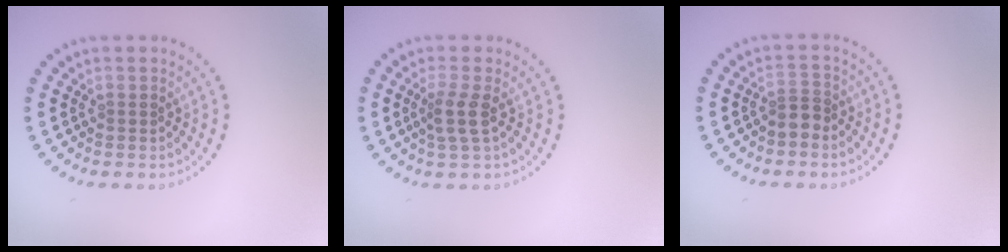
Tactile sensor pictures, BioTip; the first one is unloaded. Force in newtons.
{"total": 2.1, "press": 1.7, "slide": 1.2}
{"total": 1.9, "press": 1.5, "slide": 1.1}